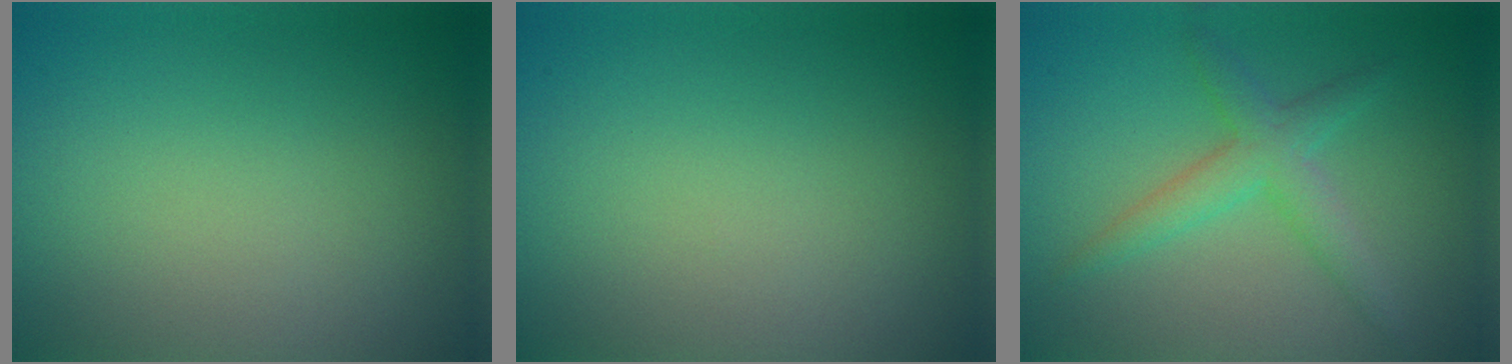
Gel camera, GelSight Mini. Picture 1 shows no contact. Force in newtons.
{"total": 0.0}
{"total": 2.9, "press": 2.9, "slide": 0.1}